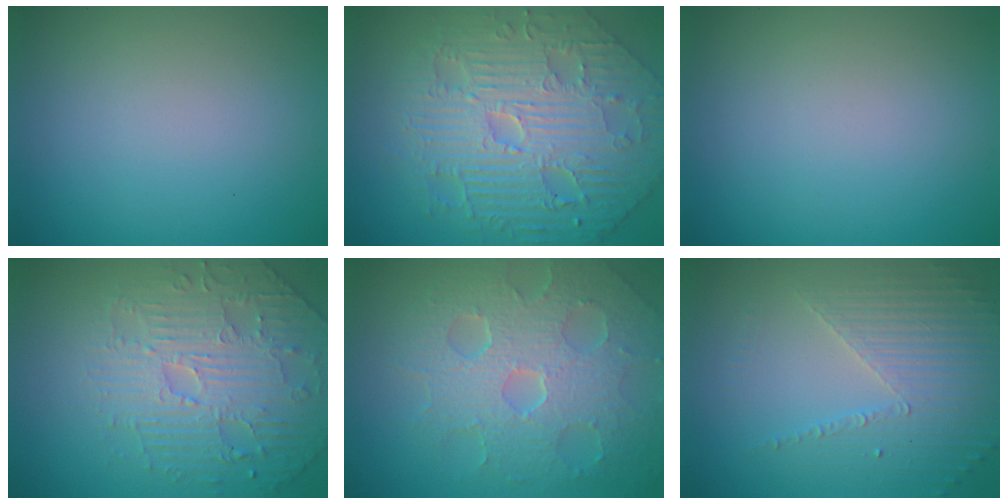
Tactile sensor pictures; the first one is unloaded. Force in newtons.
{"total": 8.4, "press": 6.7, "slide": 5.2}
{"total": 0.0}
{"total": 4.5, "press": 4.5, "slide": 0.4}
{"total": 8.1, "press": 5.7, "slide": 5.7}
{"total": 3.7, "press": 3.4, "slide": 1.6}